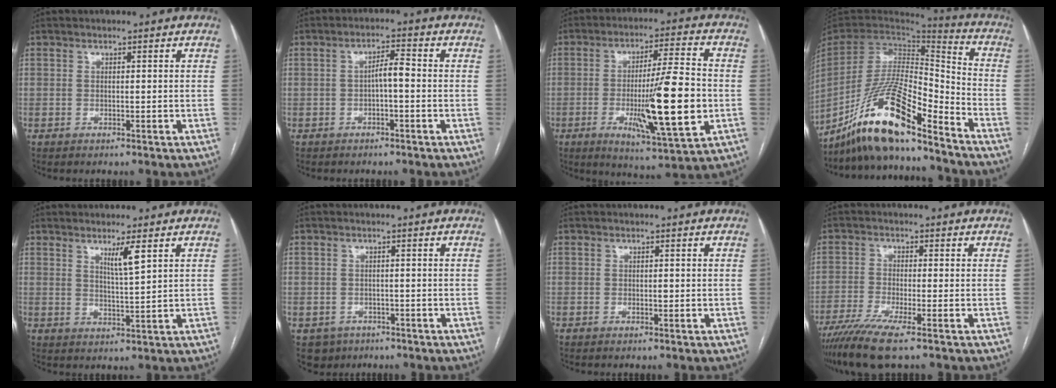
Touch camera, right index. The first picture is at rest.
{"total": 3.0, "force": [-0.5, 0.6, 2.9], "torque": [-0.047, 0.010, -0.007]}
{"total": 16.6, "force": [-3.1, 1.2, 16.3], "torque": [-0.266, -0.019, -0.046]}
{"total": 17.8, "force": [-13.4, 2.3, 11.4], "torque": [-0.228, -0.001, -0.246]}
{"total": 3.7, "force": [2.1, -0.4, 3.1], "torque": [-0.058, -0.011, 0.041]}
{"total": 4.0, "force": [-2.0, 3.5, 0.3], "torque": [-0.001, 0.009, -0.027]}
{"total": 0.7, "force": [-0.1, 0.2, 0.6], "torque": [-0.012, -0.001, -0.002]}
{"total": 7.3, "force": [-5.2, -0.2, 5.2], "torque": [-0.095, -0.019, -0.096]}